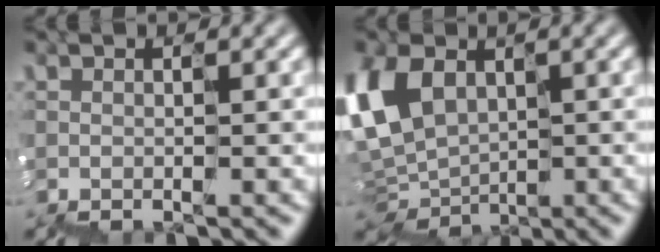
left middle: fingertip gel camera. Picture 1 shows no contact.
{"total": 6.5, "force": [1.0, 4.5, 4.5], "torque": [-0.141, 0.008, 0.016]}